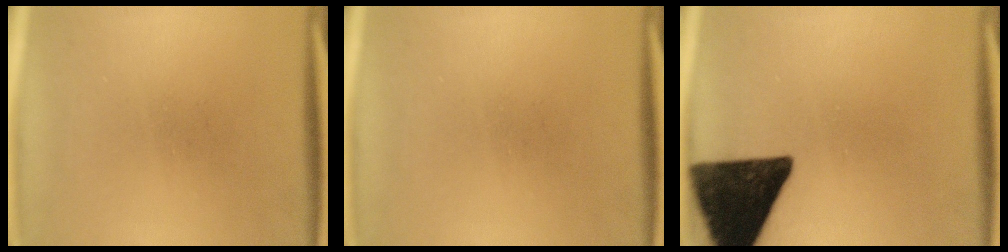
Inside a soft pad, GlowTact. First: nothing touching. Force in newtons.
{"total": 0.0}
{"total": 16.4}